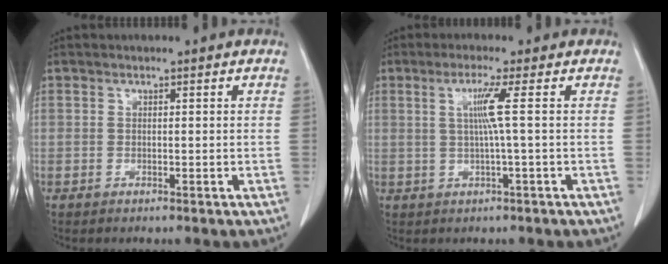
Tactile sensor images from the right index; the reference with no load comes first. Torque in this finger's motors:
{"motor_torque": [0.51, -0.12, 0.27, 0.10]}